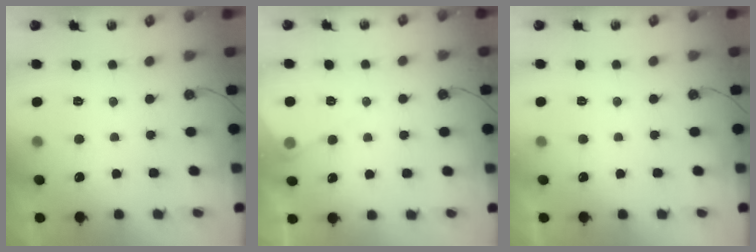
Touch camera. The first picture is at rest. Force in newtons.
{"total": 6.4, "press": 6.4, "slide": 0.5}
{"total": 2.2, "press": 2.2, "slide": 0.4}